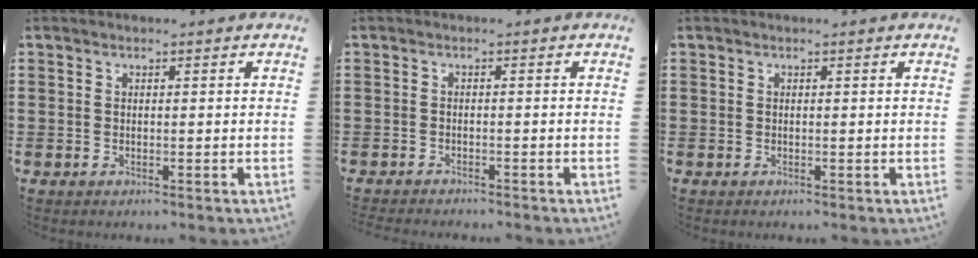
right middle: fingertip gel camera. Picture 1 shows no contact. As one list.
[{"total": 1.1, "force": [-1.1, 0.0, 0.0], "torque": [-0.002, 0.002, -0.023]}, {"total": 0.0}]